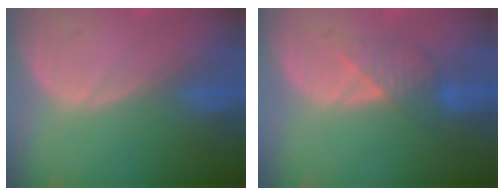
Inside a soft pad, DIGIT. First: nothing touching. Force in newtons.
{"total": 4.0, "press": 3.7, "slide": 1.6}